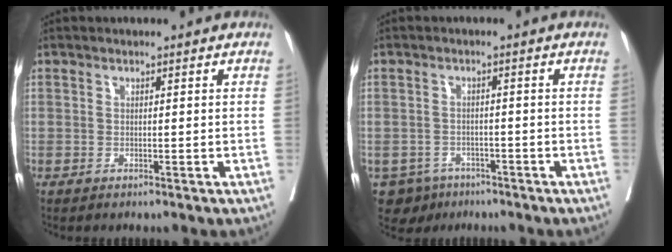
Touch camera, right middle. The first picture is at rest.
{"total": 5.0, "force": [-3.5, 3.5, 0.7], "torque": [-0.010, 0.002, -0.051]}